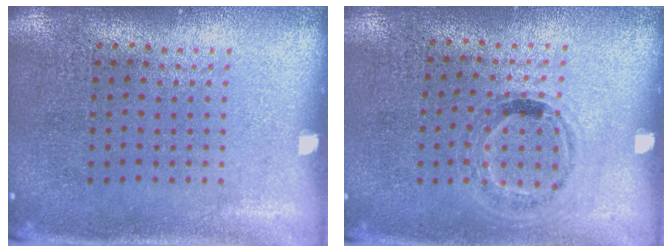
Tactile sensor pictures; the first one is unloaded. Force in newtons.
{"total": 0.9, "press": 0.7, "slide": 0.6}